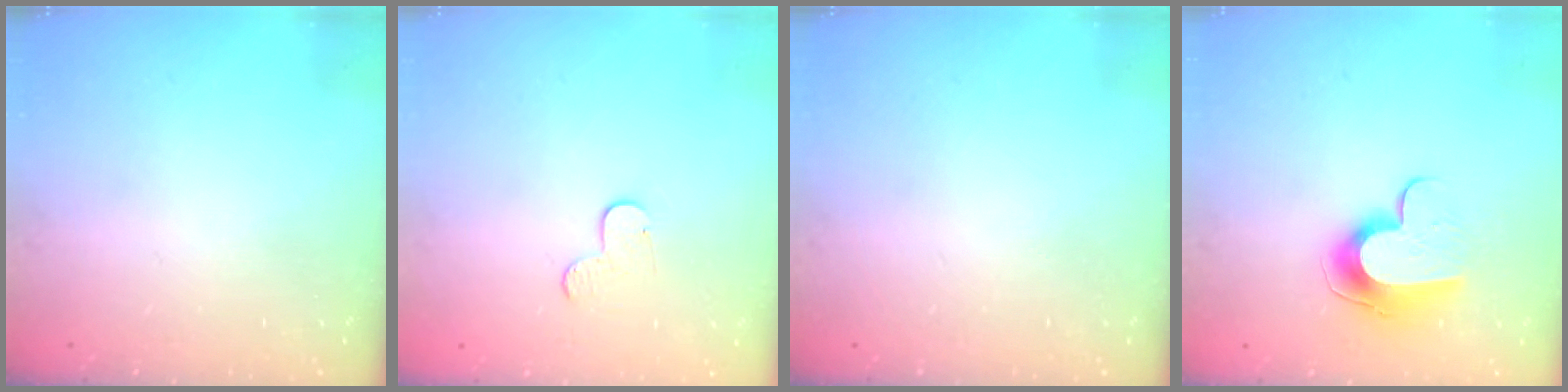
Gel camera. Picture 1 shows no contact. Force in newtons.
{"total": 3.7, "press": 3.7, "slide": 0.4}
{"total": 0.0}
{"total": 10.4, "press": 10.4, "slide": 0.3}